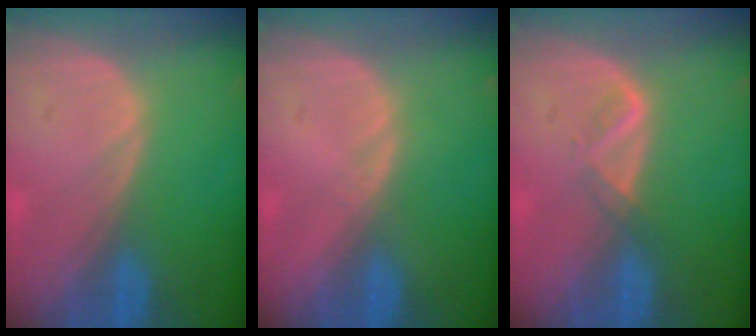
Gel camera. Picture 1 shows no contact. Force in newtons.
{"total": 0.7, "press": 0.5, "slide": 0.4}
{"total": 2.1, "press": 2.0, "slide": 0.6}